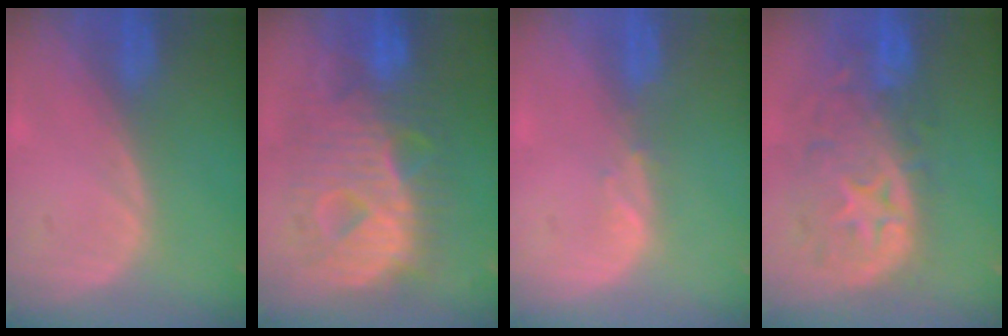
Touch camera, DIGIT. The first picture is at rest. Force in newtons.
{"total": 12.4, "press": 12.4, "slide": 1.4}
{"total": 1.1, "press": 1.0, "slide": 0.4}
{"total": 11.9, "press": 10.1, "slide": 6.3}